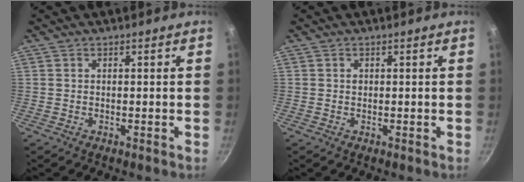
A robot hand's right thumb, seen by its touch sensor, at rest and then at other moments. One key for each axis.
{"total": 0.6, "fx": 0.2, "fy": 0.5, "fz": 0.3, "tx": -0.004, "ty": 0.000, "tz": 0.003}